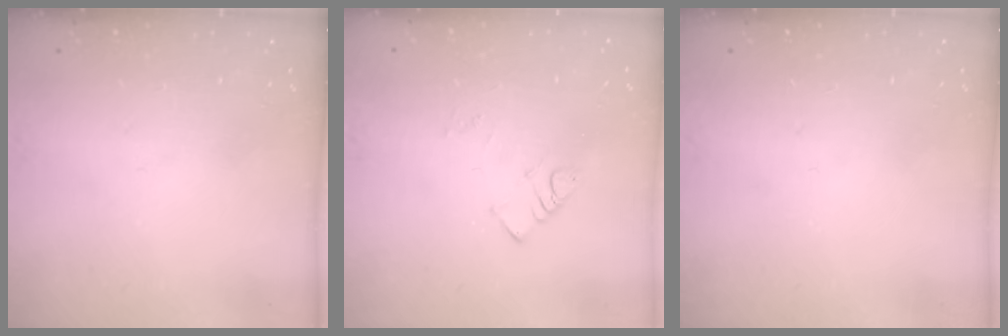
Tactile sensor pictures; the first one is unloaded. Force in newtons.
{"total": 4.1, "press": 4.0, "slide": 0.7}
{"total": 0.0}